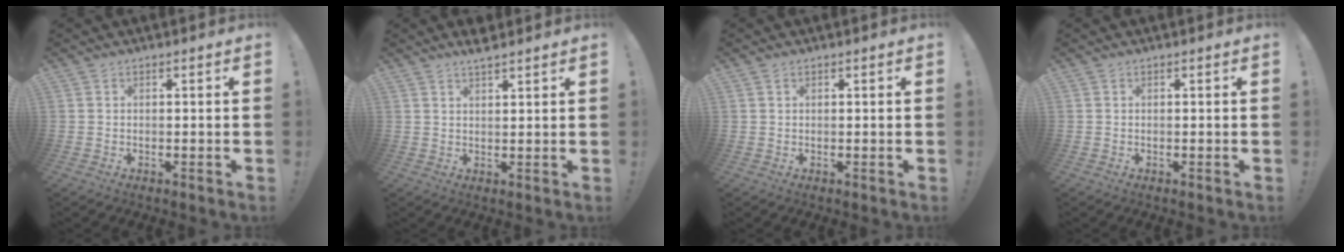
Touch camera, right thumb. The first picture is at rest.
{"total": 3.4, "force": [3.0, 0.3, 1.7], "torque": [-0.027, -0.017, 0.050]}
{"total": 0.5, "force": [0.4, 0.3, 0.1], "torque": [0.005, -0.003, 0.006]}
{"total": 0.0}